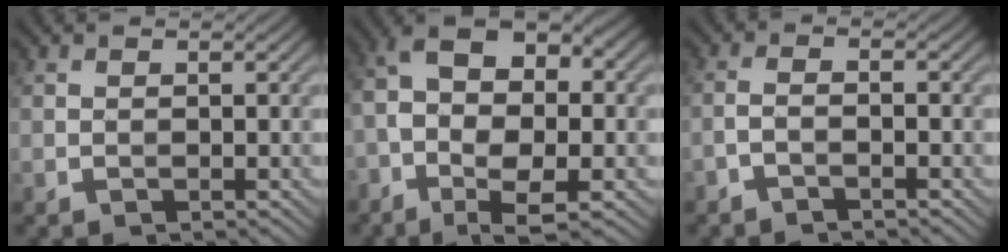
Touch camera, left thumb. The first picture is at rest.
{"total": 12.9, "force": [-2.6, 6.5, 10.8], "torque": [-0.210, 0.008, -0.045]}
{"total": 1.8, "force": [-1.4, 0.3, 1.1], "torque": [-0.021, 0.003, -0.033]}